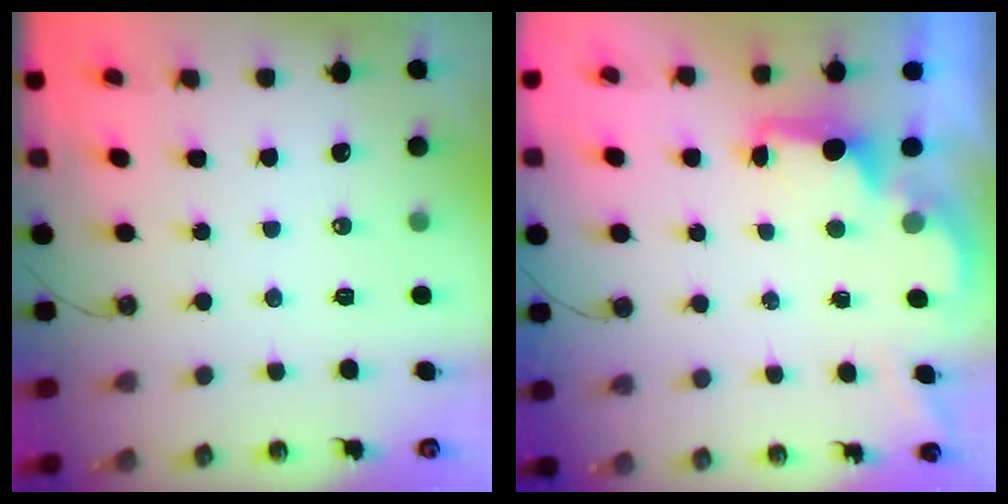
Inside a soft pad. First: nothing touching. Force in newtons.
{"total": 1.8, "press": 1.7, "slide": 0.6}